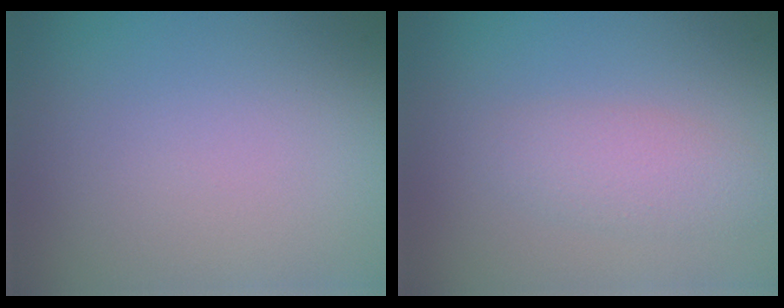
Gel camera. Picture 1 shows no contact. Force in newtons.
{"total": 2.5, "press": 2.5, "slide": 0.1}